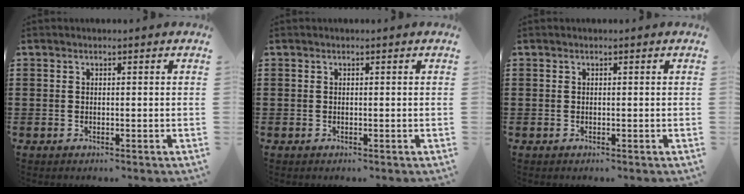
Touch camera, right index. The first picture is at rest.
{"total": 0.0}
{"total": 0.0}